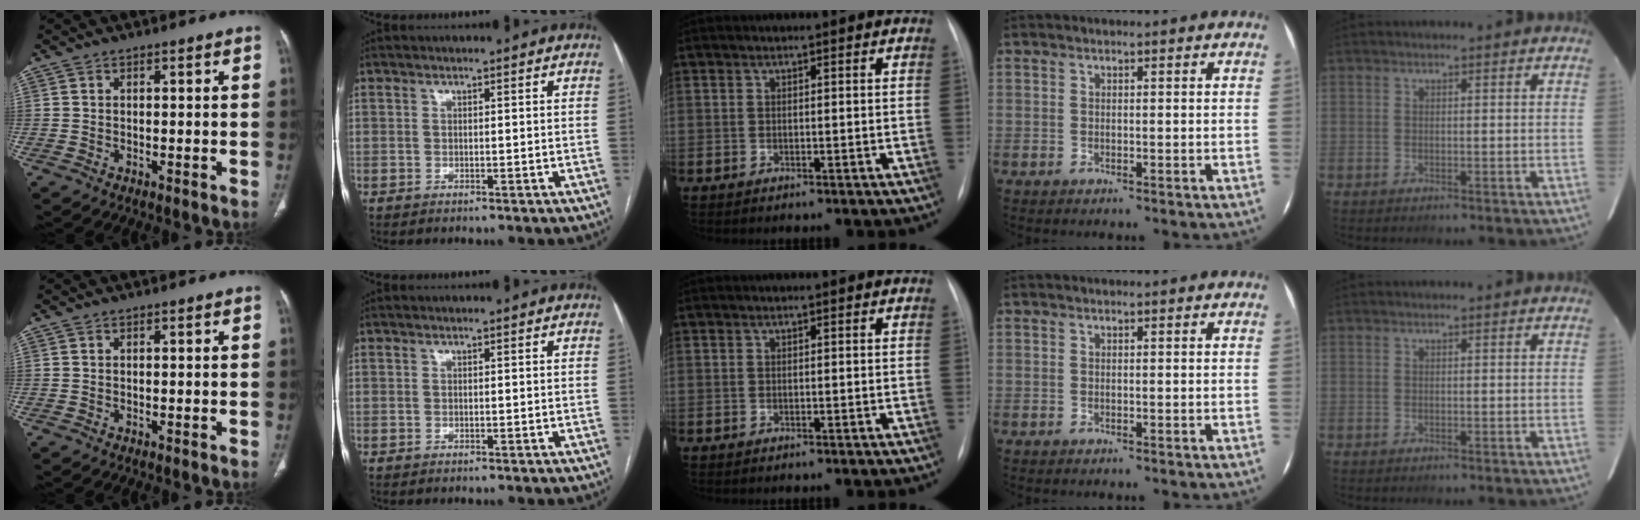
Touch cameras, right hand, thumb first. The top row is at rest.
{}